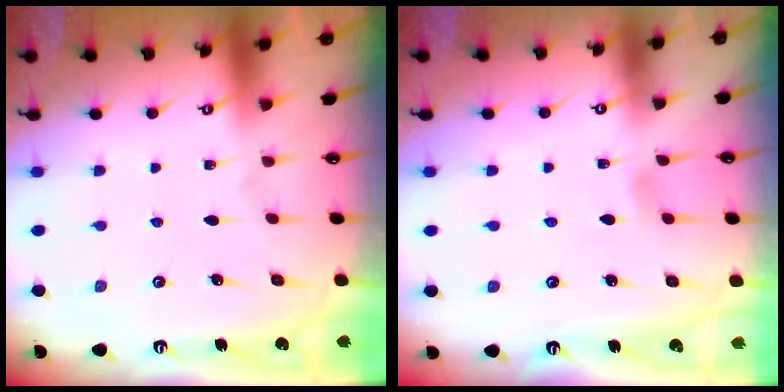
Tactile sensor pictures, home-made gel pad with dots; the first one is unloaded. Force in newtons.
{"total": 4.1, "press": 4.1, "slide": 0.5}